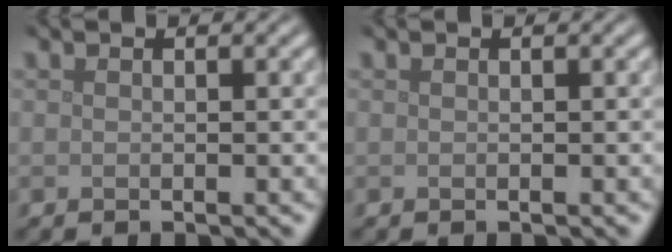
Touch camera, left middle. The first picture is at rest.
{"total": 0.0}